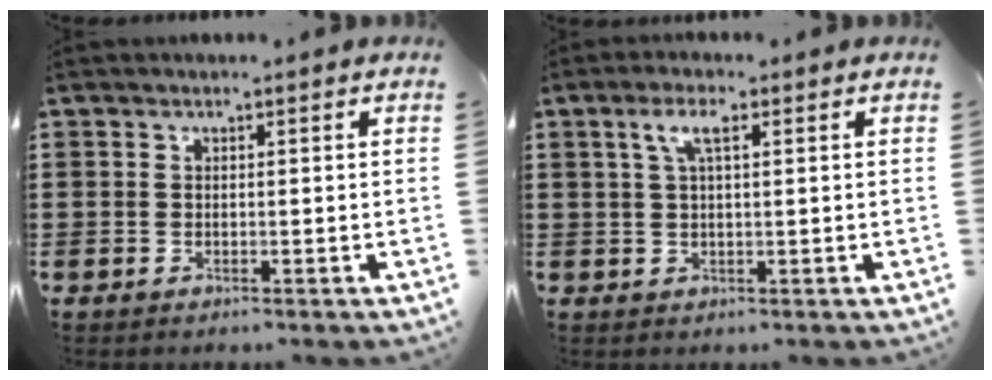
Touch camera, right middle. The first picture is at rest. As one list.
[{"total": 3.9, "force": [1.7, 1.1, 3.4], "torque": [-0.073, 0.010, 0.026]}]